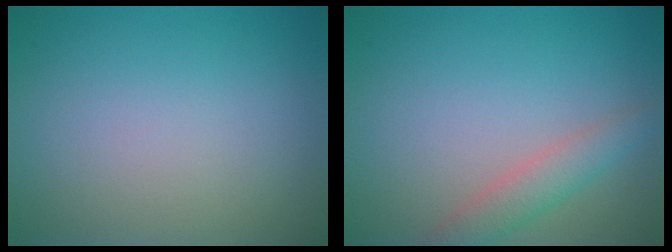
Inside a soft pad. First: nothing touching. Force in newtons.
{"total": 2.5, "press": 2.5, "slide": 0.2}